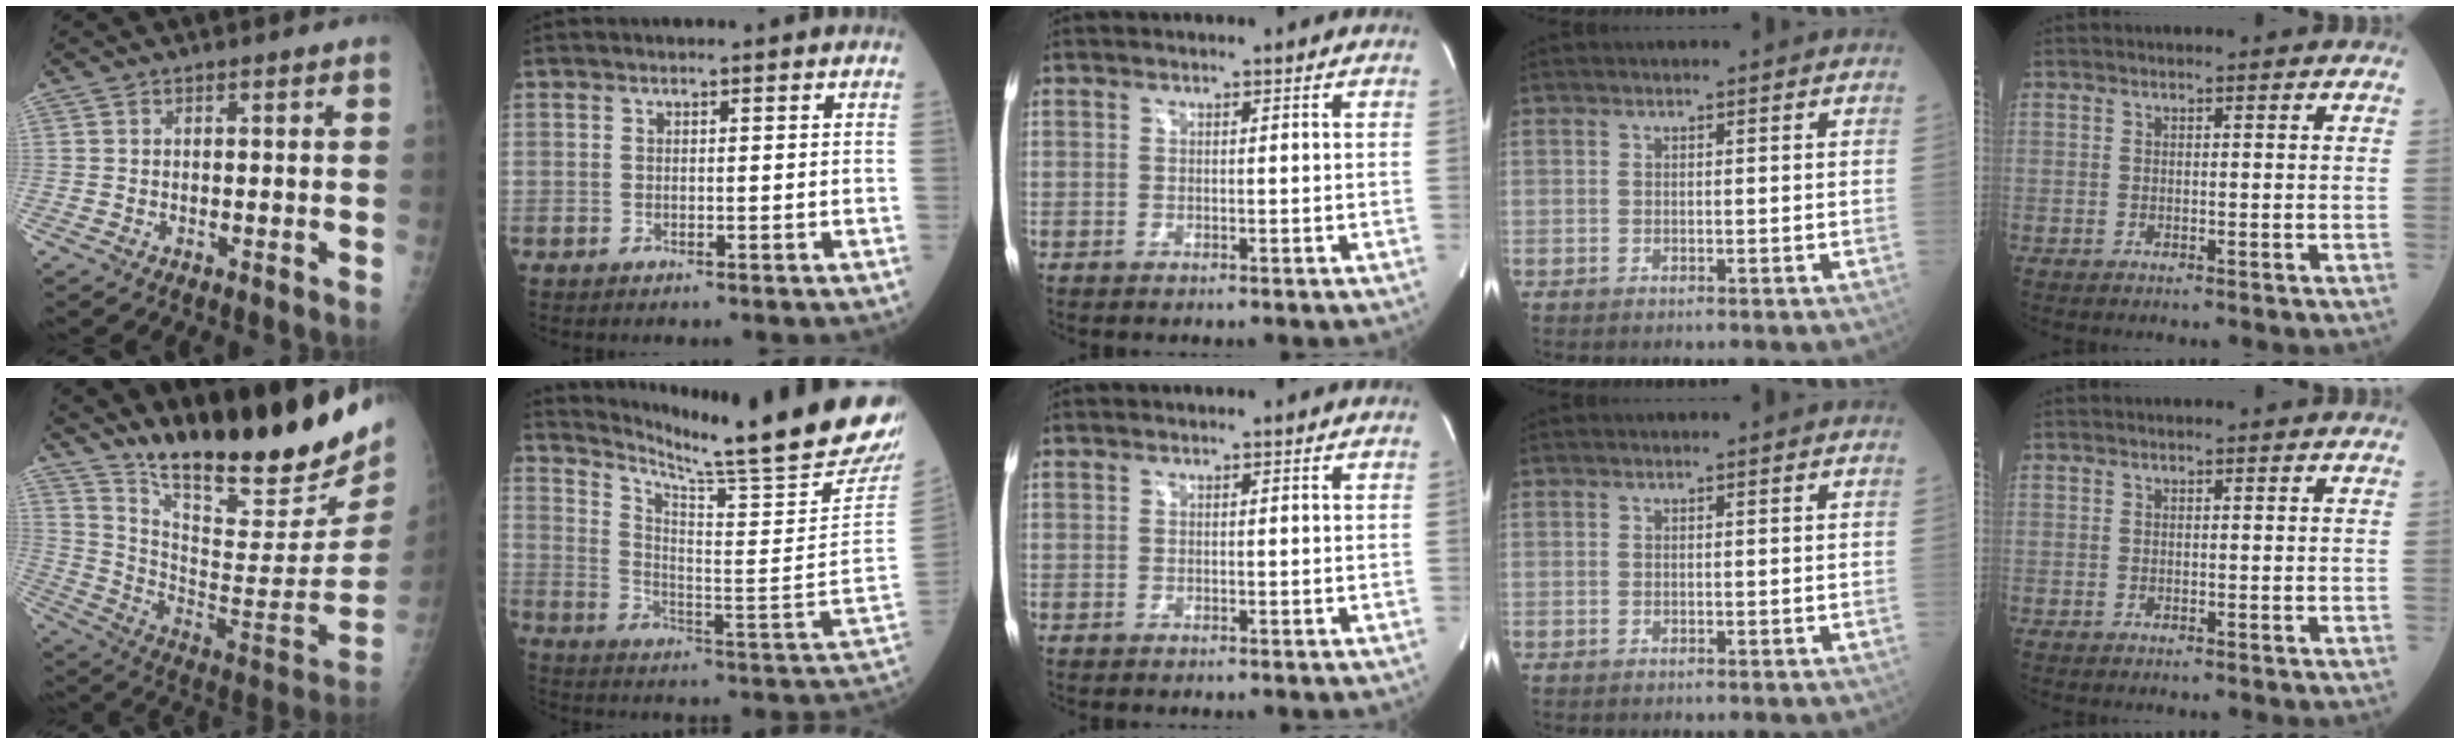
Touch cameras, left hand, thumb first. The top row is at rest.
{"thumb": {"total": 29.2, "force": [21.9, 7.1, 18.0], "torque": [-0.252, -0.118, 0.337]}, "index": {"total": 24.9, "force": [21.7, -2.3, 11.8], "torque": [-0.195, -0.125, 0.284]}}